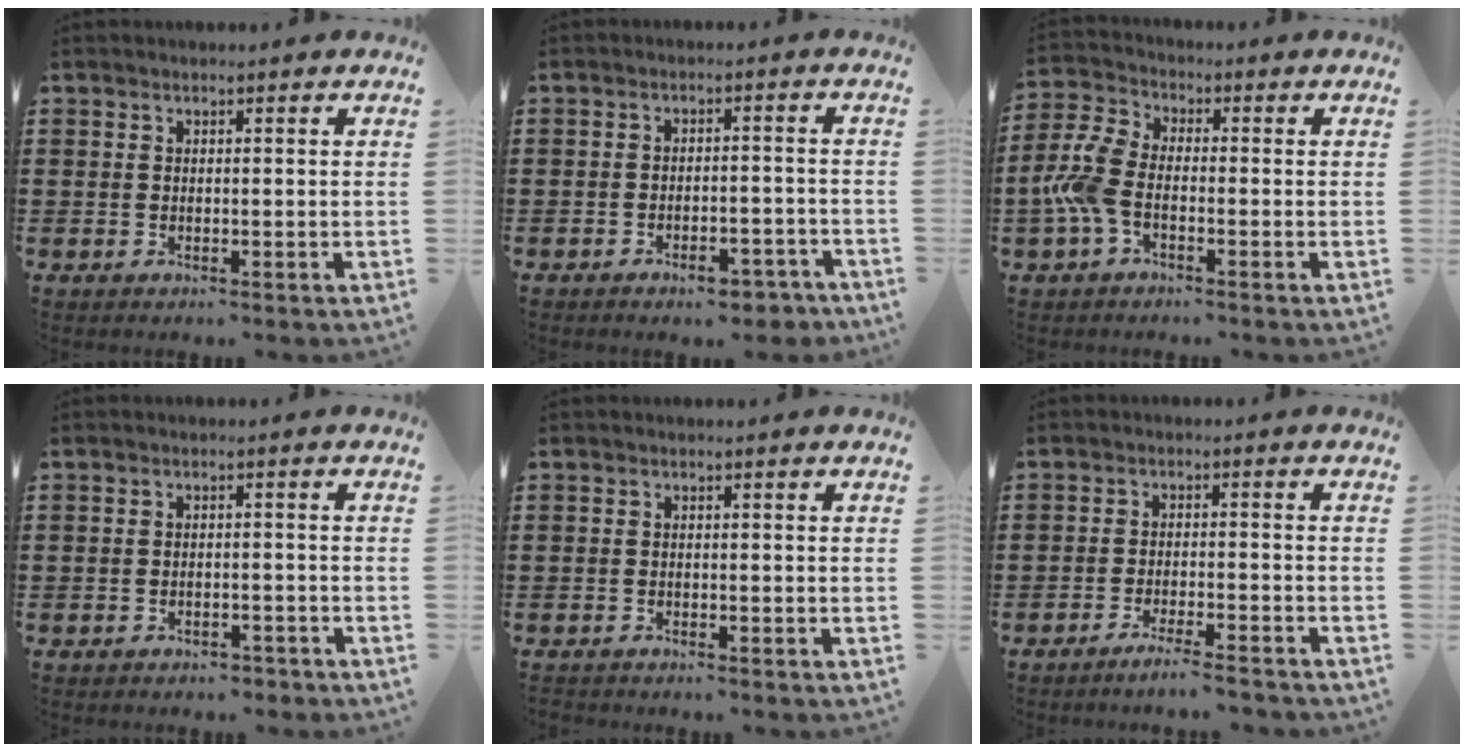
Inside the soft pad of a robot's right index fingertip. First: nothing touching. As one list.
[{"total": 4.6, "force": [-3.9, 1.2, 2.1], "torque": [-0.030, 0.005, -0.072]}, {"total": 7.1, "force": [-2.5, 3.7, 5.6], "torque": [-0.151, -0.009, -0.055]}, {"total": 1.8, "force": [-1.7, 0.4, 0.2], "torque": [-0.010, 0.001, -0.037]}, {"total": 0.7, "force": [-0.7, 0.0, -0.1], "torque": [0.000, 0.002, -0.016]}, {"total": 3.4, "force": [-3.1, -0.4, 1.3], "torque": [-0.022, -0.001, -0.059]}]